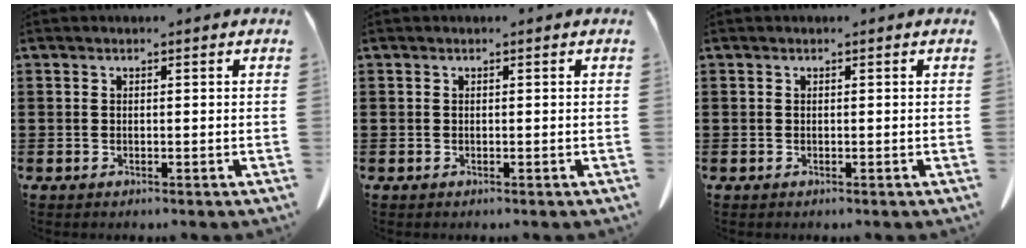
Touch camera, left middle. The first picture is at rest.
{"total": 0.0}
{"total": 0.0}